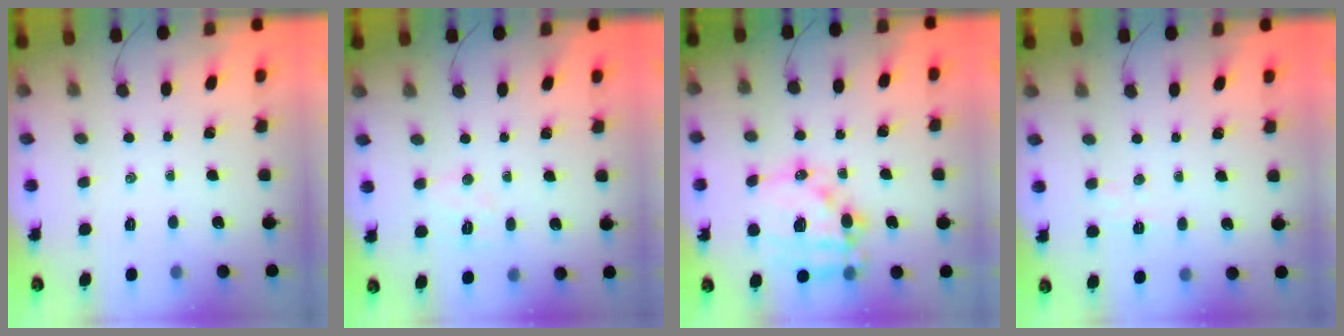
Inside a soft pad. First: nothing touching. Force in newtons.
{"total": 6.0, "press": 5.9, "slide": 1.1}
{"total": 16.8, "press": 16.4, "slide": 3.7}
{"total": 2.9, "press": 2.9, "slide": 0.7}